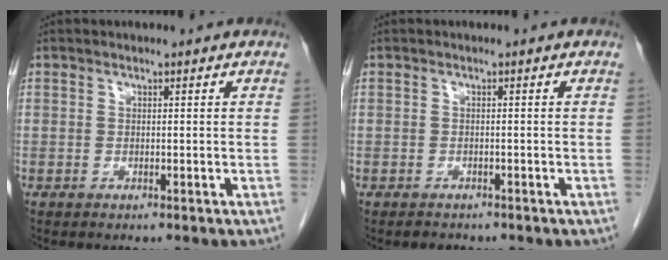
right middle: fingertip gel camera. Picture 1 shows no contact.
{"total": 1.4, "force": [-1.2, 0.7, 0.2], "torque": [-0.009, -0.001, -0.016]}